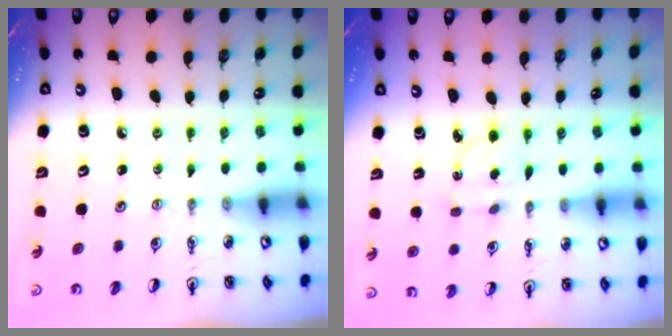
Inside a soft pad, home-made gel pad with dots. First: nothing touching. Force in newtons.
{"total": 2.6, "press": 2.5, "slide": 0.7}